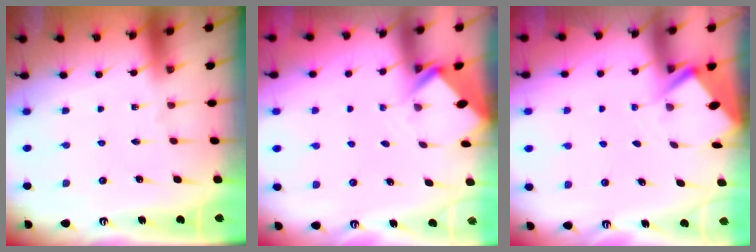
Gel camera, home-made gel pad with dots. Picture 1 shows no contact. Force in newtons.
{"total": 2.7, "press": 2.7, "slide": 0.2}
{"total": 2.9, "press": 2.8, "slide": 0.4}